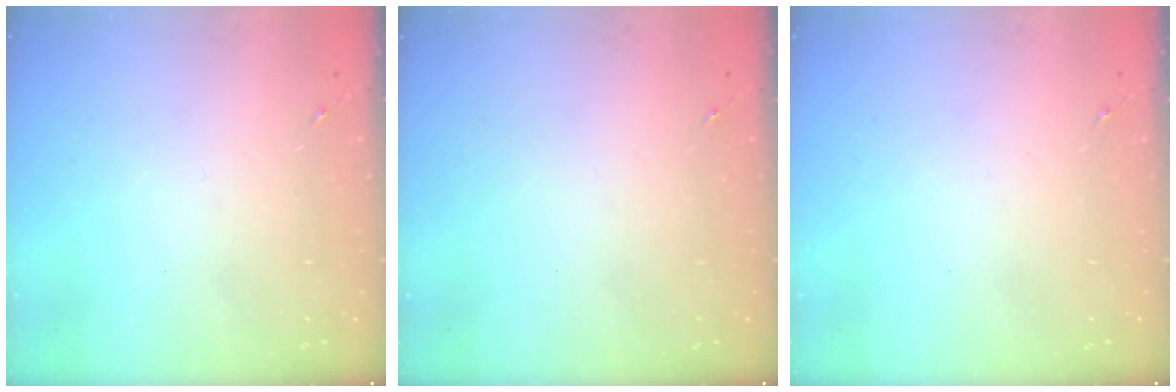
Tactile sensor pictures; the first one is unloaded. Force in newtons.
{"total": 0.0}
{"total": 0.0}